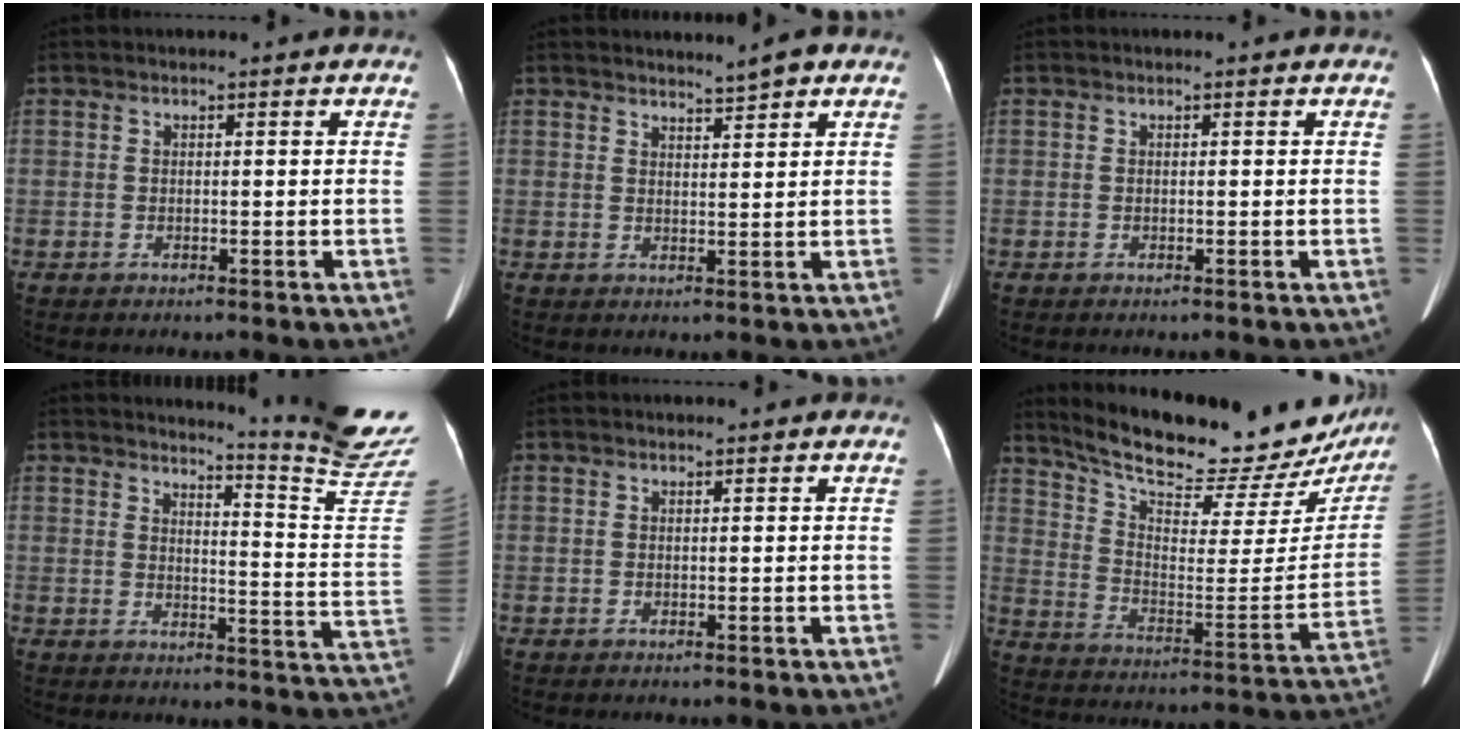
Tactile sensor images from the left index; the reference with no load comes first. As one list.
[{"total": 2.3, "force": [2.1, -0.1, 1.0], "torque": [-0.025, -0.005, 0.036]}, {"total": 0.0}, {"total": 14.1, "force": [13.3, -2.7, 3.9], "torque": [-0.058, -0.128, 0.150]}, {"total": 0.0}, {"total": 26.4, "force": [23.6, 6.8, 9.7], "torque": [-0.157, -0.053, 0.316]}]